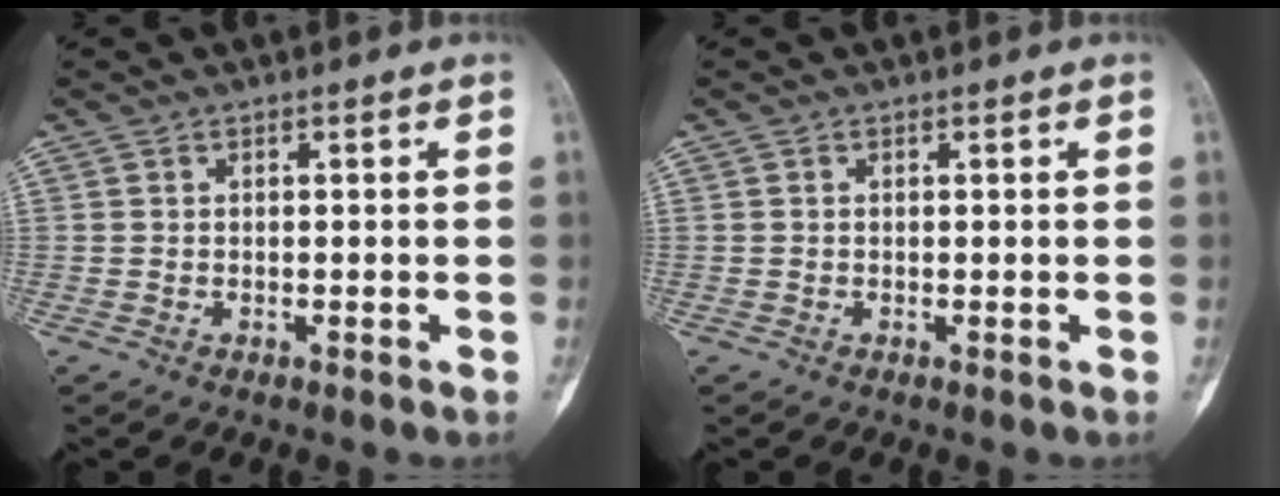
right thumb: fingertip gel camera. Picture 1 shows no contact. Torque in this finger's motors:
{"motor_torque": [0.42, 0.32, -0.13, 0.06, -0.02]}